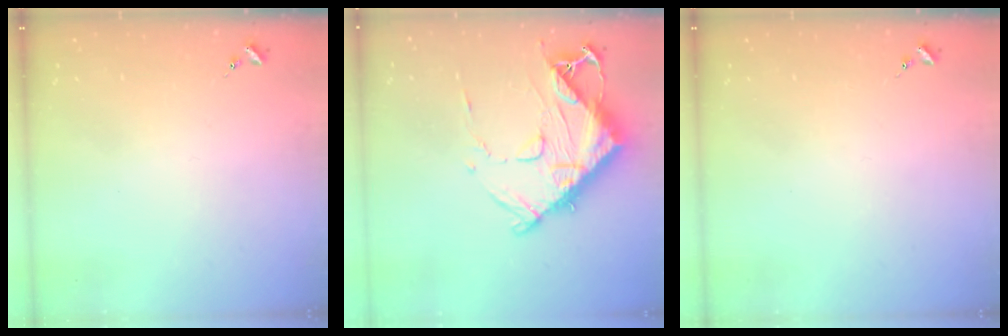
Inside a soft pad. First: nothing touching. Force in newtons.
{"total": 15.6, "press": 15.6, "slide": 1.1}
{"total": 0.0}